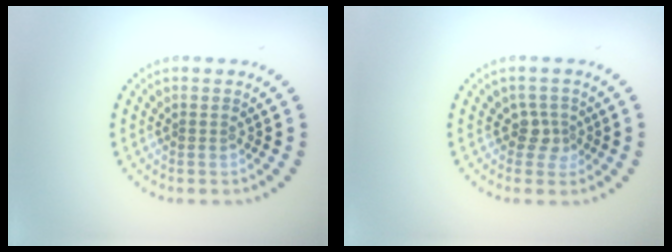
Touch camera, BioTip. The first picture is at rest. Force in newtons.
{"total": 1.9, "press": 1.3, "slide": 1.3}